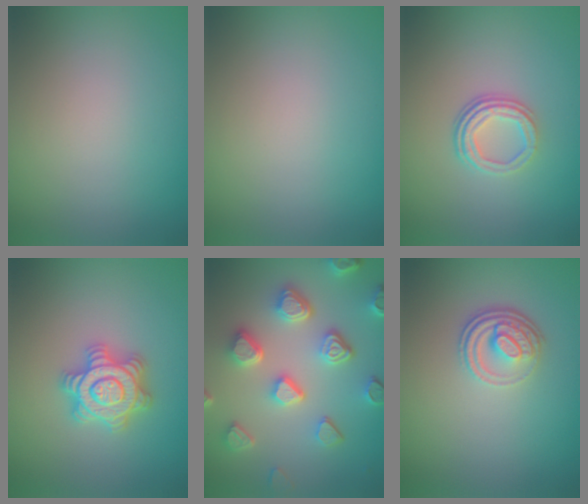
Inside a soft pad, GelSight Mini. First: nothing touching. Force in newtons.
{"total": 0.0}
{"total": 3.5, "press": 2.5, "slide": 2.5}
{"total": 4.9, "press": 4.8, "slide": 0.7}
{"total": 6.7, "press": 5.3, "slide": 4.0}
{"total": 3.6, "press": 2.6, "slide": 2.5}